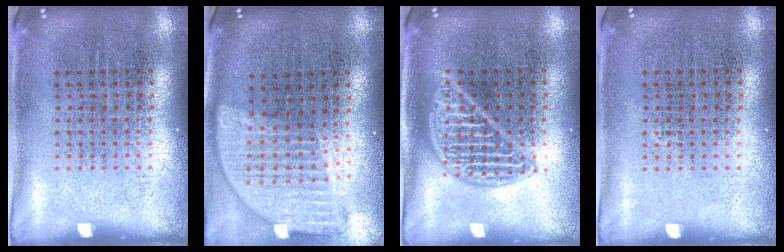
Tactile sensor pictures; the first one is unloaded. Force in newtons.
{"total": 1.7, "press": 1.5, "slide": 0.9}
{"total": 2.1, "press": 2.1, "slide": 0.2}
{"total": 0.0}